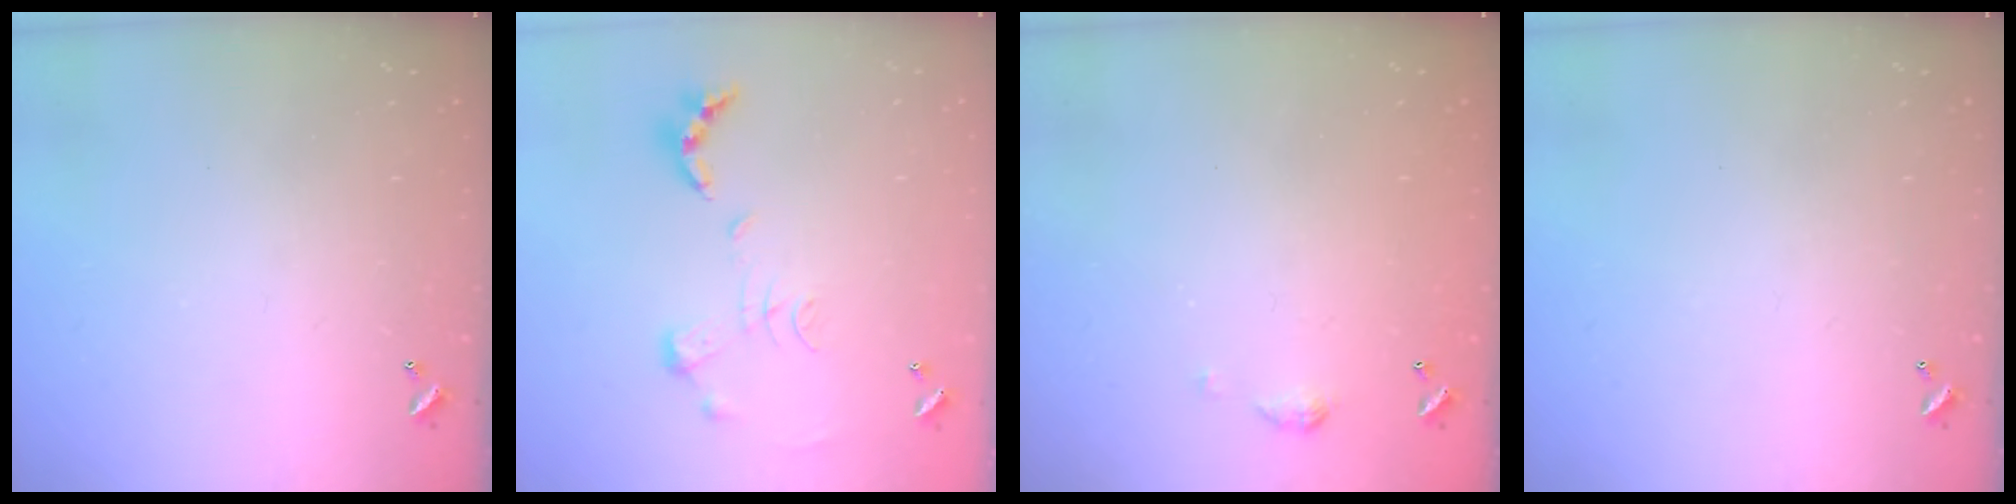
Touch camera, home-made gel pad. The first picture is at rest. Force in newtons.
{"total": 1.3, "press": 1.2, "slide": 0.3}
{"total": 3.2, "press": 3.1, "slide": 0.5}
{"total": 0.0}